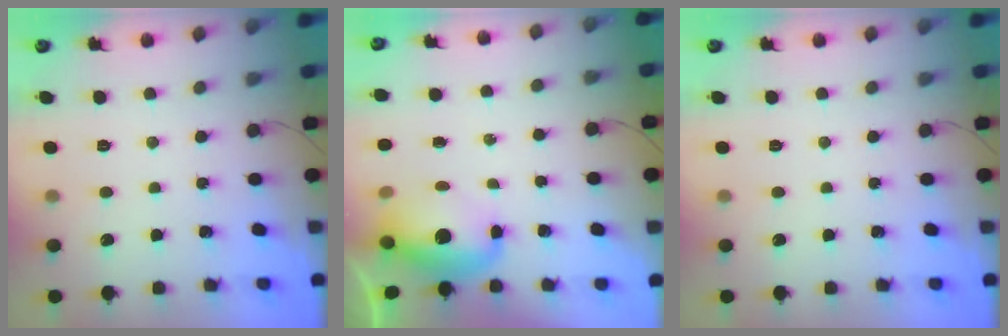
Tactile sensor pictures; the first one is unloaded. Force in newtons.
{"total": 11.0, "press": 10.7, "slide": 2.5}
{"total": 0.0}